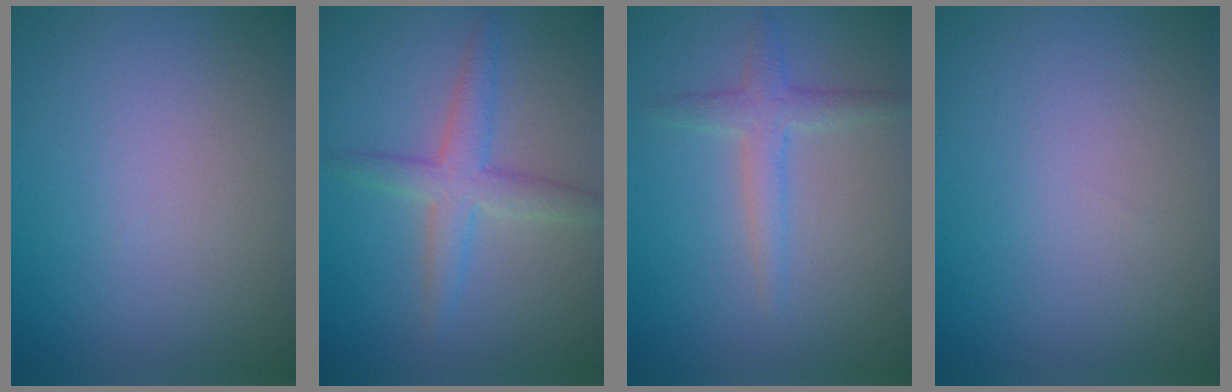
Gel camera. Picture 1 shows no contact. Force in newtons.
{"total": 3.4, "press": 3.4, "slide": 0.2}
{"total": 2.4, "press": 2.4, "slide": 0.2}
{"total": 0.0}